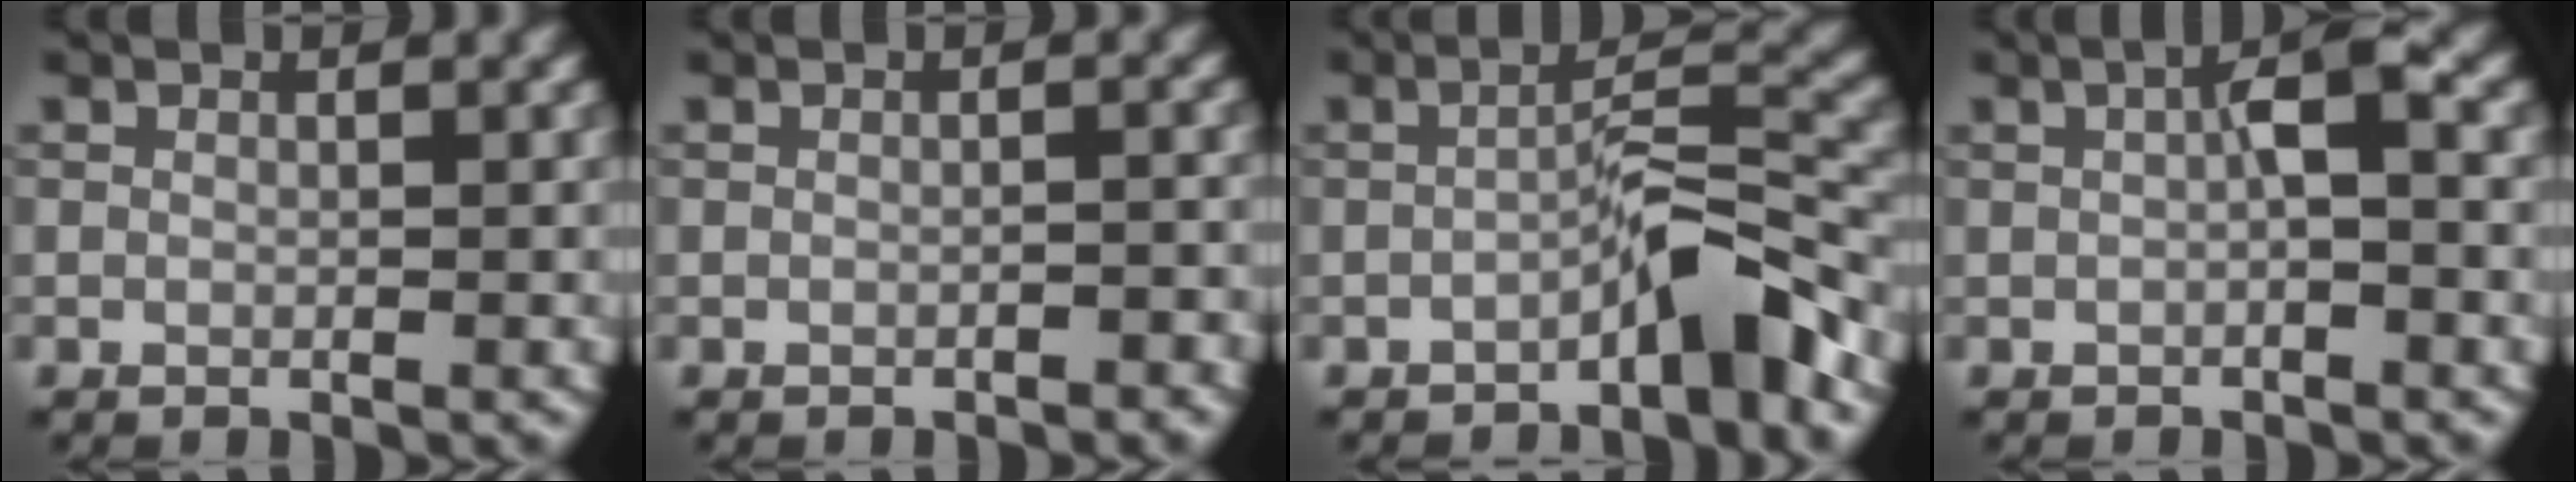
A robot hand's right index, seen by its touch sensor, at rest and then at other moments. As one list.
[{"total": 1.0, "force": [-0.7, 0.2, 0.6], "torque": [-0.009, 0.004, -0.010]}, {"total": 4.4, "force": [-2.7, 0.6, 3.4], "torque": [-0.052, 0.022, -0.052]}, {"total": 2.3, "force": [0.0, 0.3, 2.3], "torque": [-0.039, 0.010, -0.001]}]